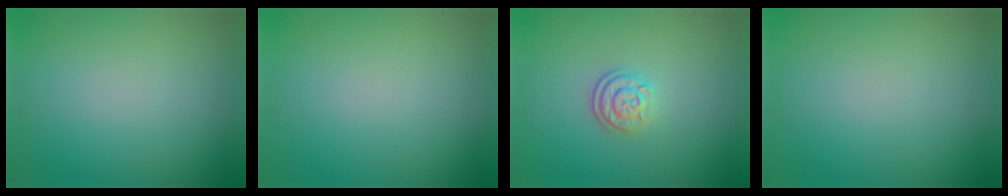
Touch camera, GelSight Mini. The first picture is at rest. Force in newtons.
{"total": 0.0}
{"total": 2.3, "press": 1.9, "slide": 1.4}
{"total": 0.0}